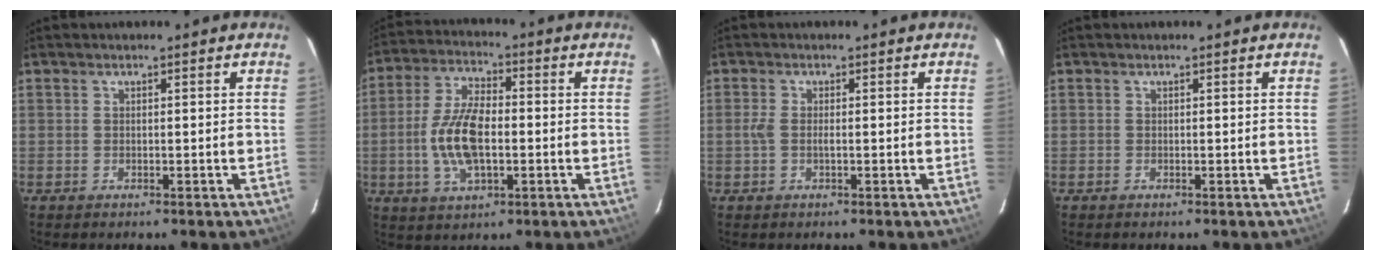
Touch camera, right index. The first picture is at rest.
{"total": 11.4, "force": [-1.7, 5.2, 10.0], "torque": [-0.206, 0.004, -0.032]}
{"total": 2.2, "force": [-0.3, 0.7, 2.1], "torque": [-0.045, -0.001, -0.007]}
{"total": 0.0}